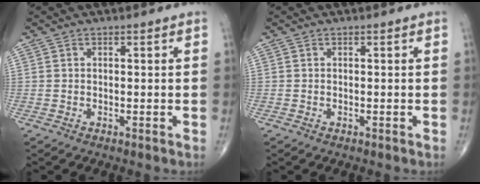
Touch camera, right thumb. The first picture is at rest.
{"total": 0.0}